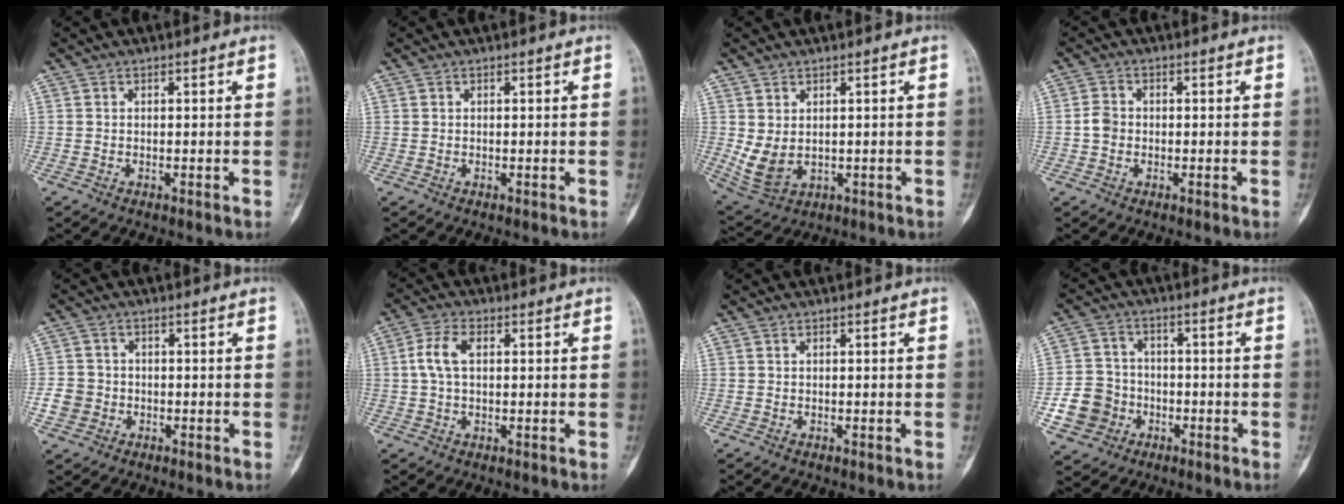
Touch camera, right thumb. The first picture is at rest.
{"total": 0.0}
{"total": 5.9, "force": [0.6, 4.1, 4.3], "torque": [-0.081, -0.009, 0.033]}
{"total": 2.8, "force": [-0.5, 2.3, 1.4], "torque": [-0.020, 0.007, -0.014]}
{"total": 4.1, "force": [-1.2, 3.8, 1.0], "torque": [-0.005, 0.014, -0.023]}
{"total": 5.5, "force": [0.8, 3.1, 4.5], "torque": [-0.103, 0.015, 0.013]}
{"total": 0.0}
{"total": 8.9, "force": [-3.0, 8.0, 2.4], "torque": [-0.028, 0.022, -0.052]}